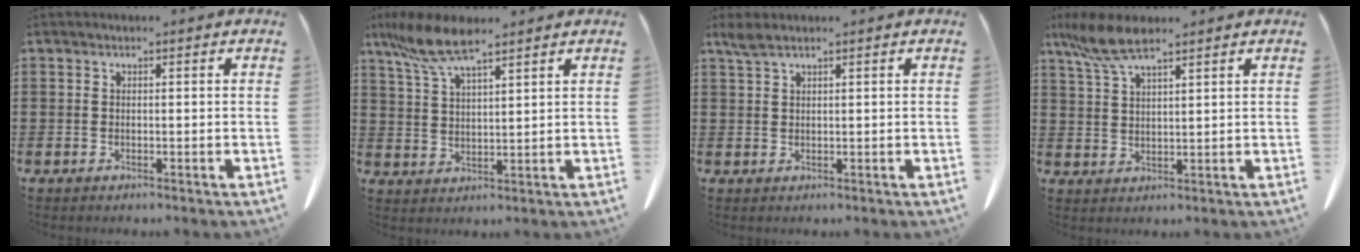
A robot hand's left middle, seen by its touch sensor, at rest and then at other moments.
{"total": 7.9, "force": [5.6, 1.6, 5.2], "torque": [-0.132, -0.015, 0.098]}
{"total": 2.1, "force": [1.5, 0.4, 1.4], "torque": [-0.032, 0.000, 0.028]}
{"total": 6.5, "force": [4.6, 1.4, 4.3], "torque": [-0.110, -0.010, 0.080]}